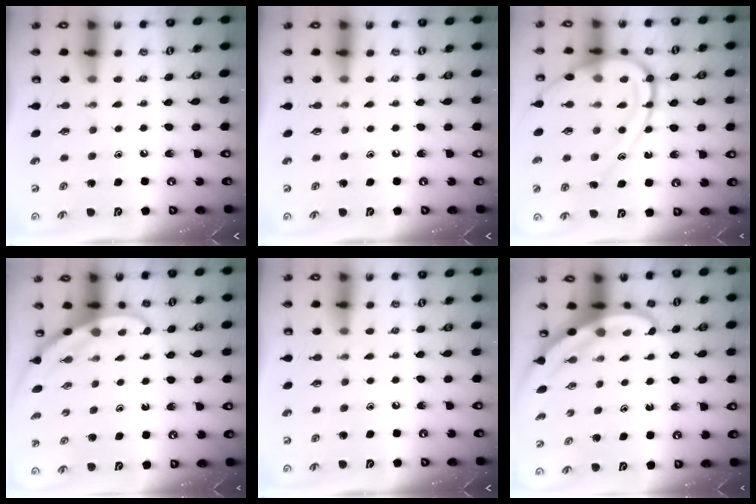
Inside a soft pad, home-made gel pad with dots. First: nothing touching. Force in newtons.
{"total": 0.0}
{"total": 14.7, "press": 14.7, "slide": 1.1}
{"total": 3.3, "press": 3.3, "slide": 0.2}
{"total": 0.0}
{"total": 6.2, "press": 6.1, "slide": 0.6}